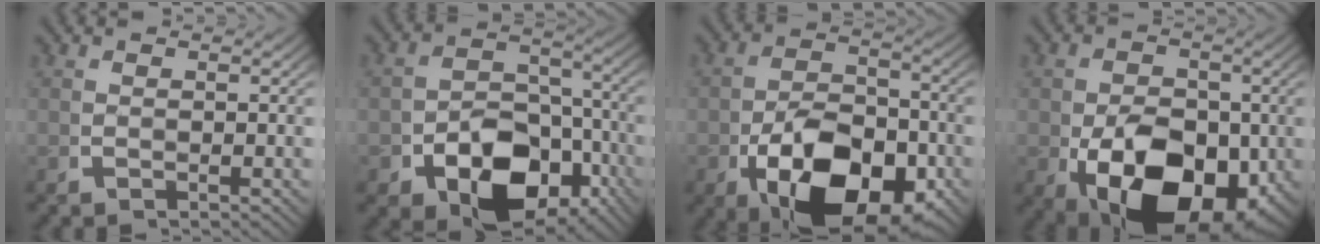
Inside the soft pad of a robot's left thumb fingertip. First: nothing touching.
{"total": 11.5, "force": [-3.8, 8.0, 7.4], "torque": [-0.125, -0.054, -0.038]}
{"total": 14.2, "force": [-3.7, 9.0, 10.4], "torque": [-0.189, -0.065, -0.031]}
{"total": 16.7, "force": [-3.7, 11.2, 11.9], "torque": [-0.215, -0.083, -0.016]}